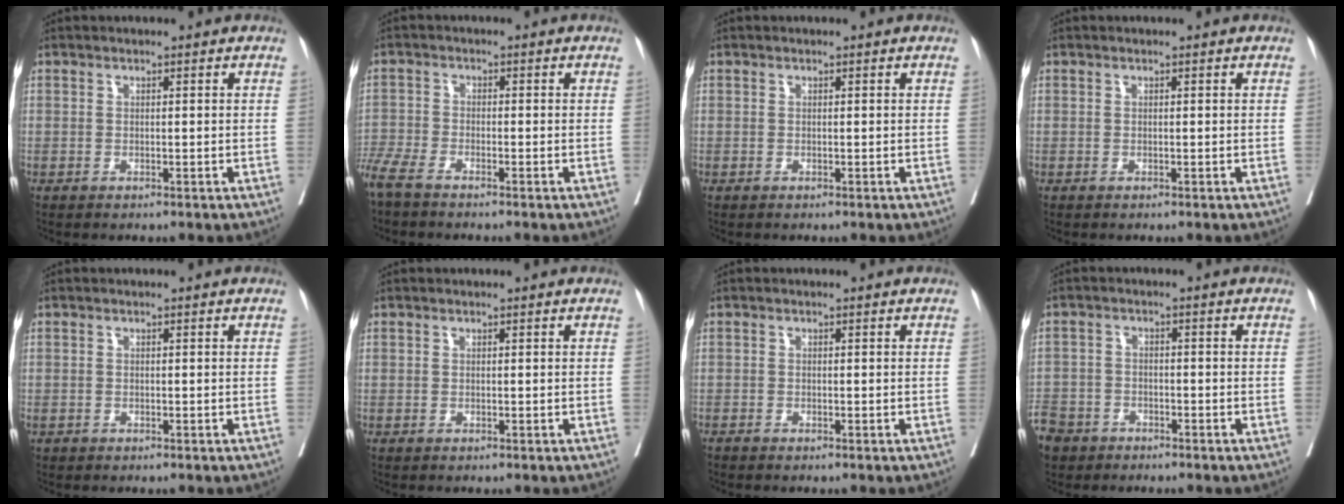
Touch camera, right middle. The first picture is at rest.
{"total": 5.4, "force": [-4.7, 0.5, 2.7], "torque": [-0.056, -0.007, -0.092]}
{"total": 0.0}
{"total": 0.0}
{"total": 0.8, "force": [-0.5, 0.6, 0.2], "torque": [-0.007, 0.003, -0.008]}
{"total": 0.0}
{"total": 0.6, "force": [-0.6, -0.1, 0.1], "torque": [0.000, 0.000, -0.016]}
{"total": 8.9, "force": [-6.1, 6.1, 1.8], "torque": [-0.069, -0.004, -0.114]}